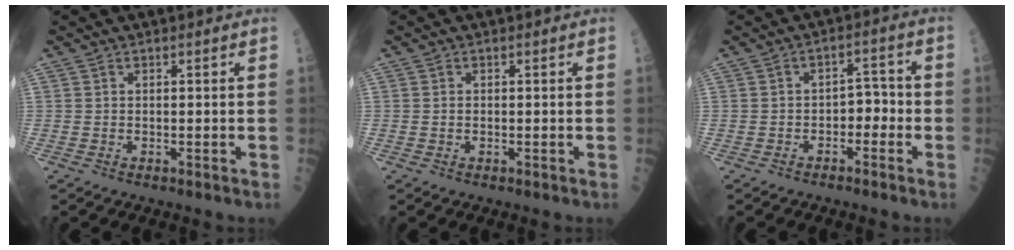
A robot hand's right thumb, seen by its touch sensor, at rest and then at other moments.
{"total": 0.6, "force": [0.0, 0.4, 0.4], "torque": [-0.004, 0.001, 0.000]}
{"total": 3.9, "force": [-1.6, 2.6, 2.5], "torque": [-0.009, 0.027, -0.031]}